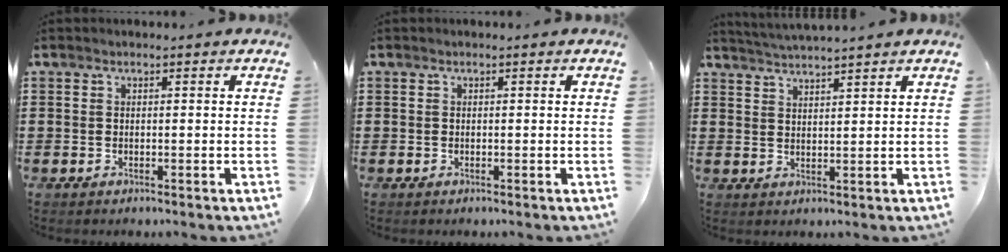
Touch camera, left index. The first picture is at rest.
{"total": 0.0}
{"total": 2.7, "force": [2.6, -0.8, 0.0], "torque": [-0.008, -0.011, 0.047]}